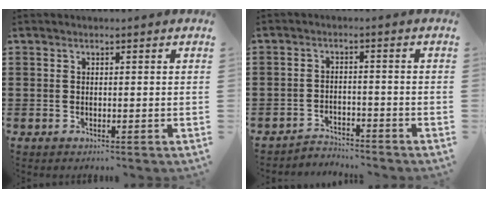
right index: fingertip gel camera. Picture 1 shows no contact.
{"total": 2.9, "force": [-2.9, 0.4, -0.1], "torque": [-0.008, 0.000, -0.062]}